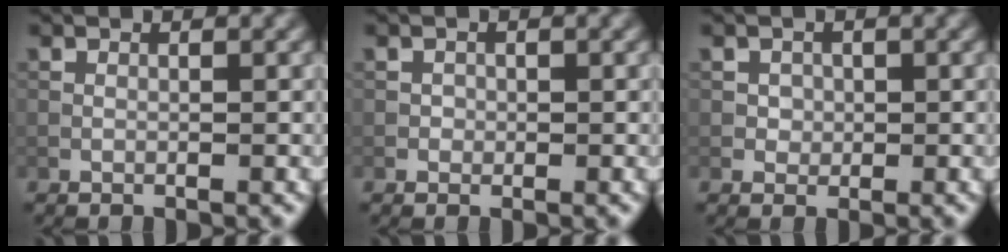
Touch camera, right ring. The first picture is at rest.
{"total": 0.7, "force": [-0.1, 0.7, 0.1], "torque": [0.006, -0.003, -0.003]}
{"total": 1.5, "force": [0.3, 1.3, 0.4], "torque": [-0.003, -0.002, 0.014]}